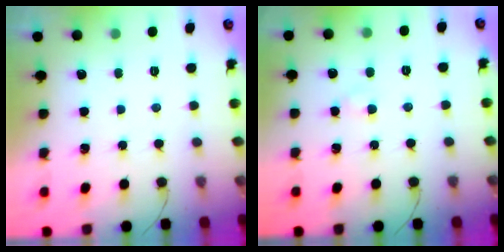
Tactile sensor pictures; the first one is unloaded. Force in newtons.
{"total": 2.5, "press": 2.3, "slide": 0.9}